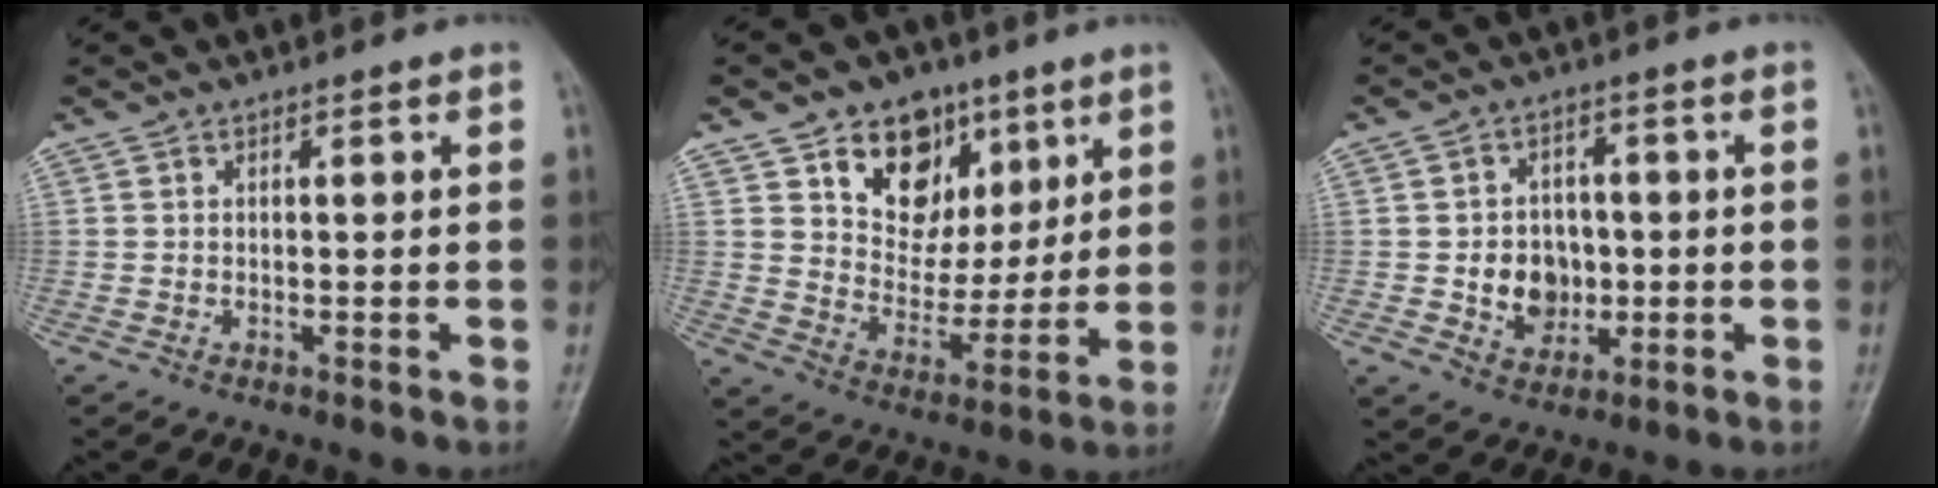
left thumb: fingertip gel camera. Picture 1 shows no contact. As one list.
[{"total": 14.1, "force": [7.3, 10.1, 6.5], "torque": [-0.058, -0.034, 0.126]}, {"total": 7.8, "force": [-0.8, 6.5, 4.2], "torque": [-0.029, 0.008, -0.010]}]